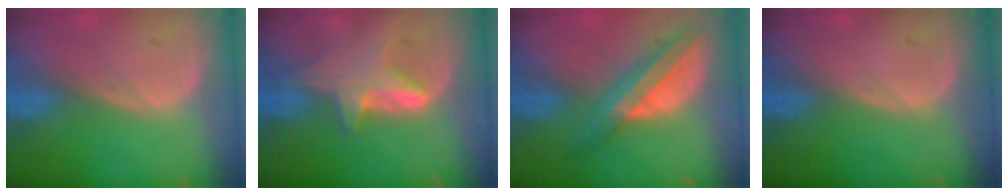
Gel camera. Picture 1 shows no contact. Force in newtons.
{"total": 5.9, "press": 5.8, "slide": 0.8}
{"total": 8.0, "press": 6.6, "slide": 4.5}
{"total": 0.0}